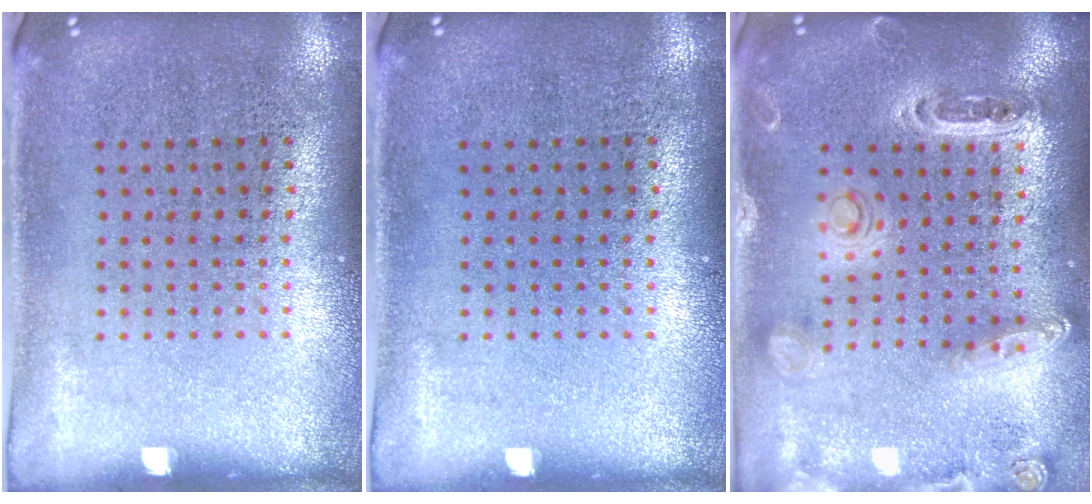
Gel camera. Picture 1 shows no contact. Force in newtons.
{"total": 0.0}
{"total": 1.3, "press": 1.3, "slide": 0.2}